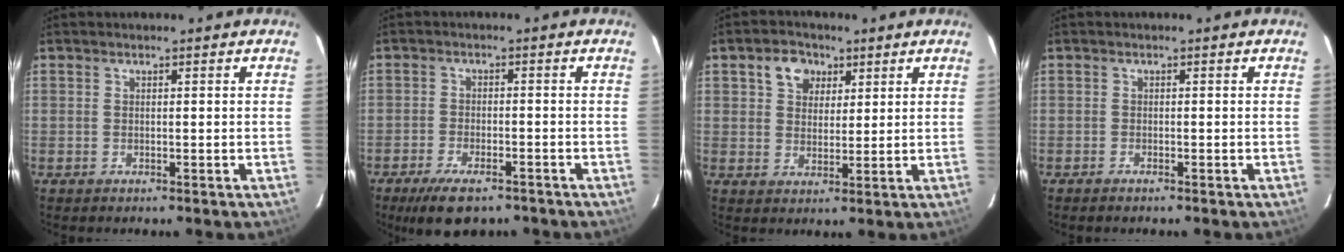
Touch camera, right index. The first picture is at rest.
{"total": 9.3, "force": [-6.9, 3.6, 5.2], "torque": [-0.114, -0.014, -0.111]}
{"total": 5.8, "force": [2.8, 4.5, 2.5], "torque": [-0.037, 0.017, 0.049]}
{"total": 1.0, "force": [-0.9, 0.2, 0.3], "torque": [-0.008, -0.001, -0.020]}